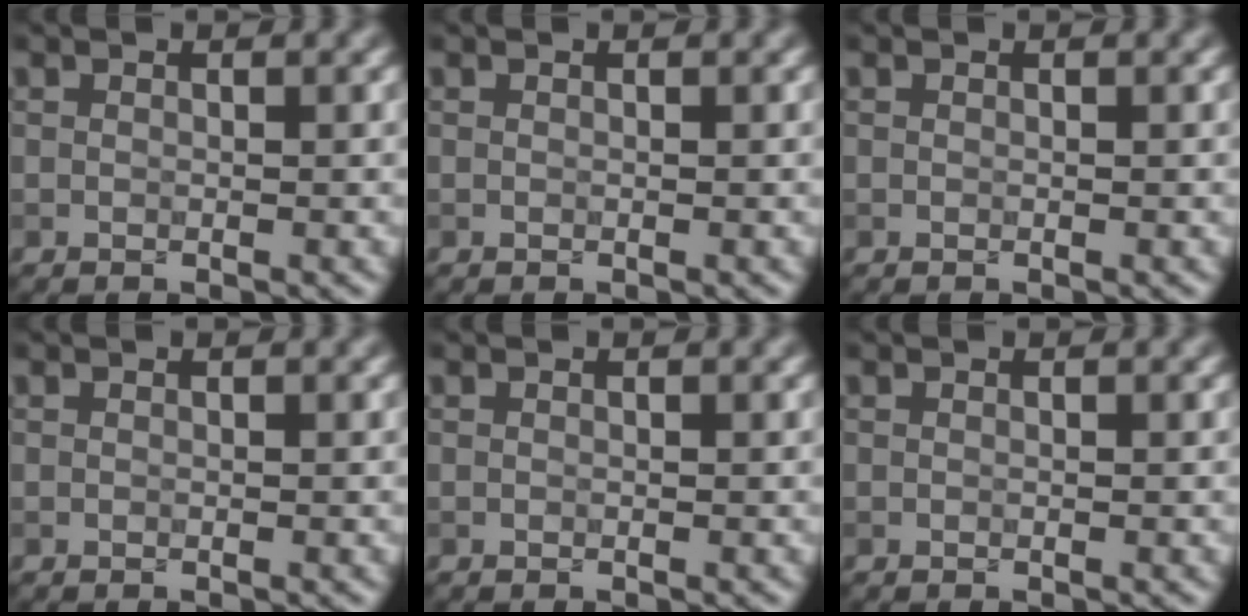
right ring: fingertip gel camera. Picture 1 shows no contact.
{"total": 0.0}
{"total": 0.0}
{"total": 0.0}
{"total": 0.0}
{"total": 0.0}